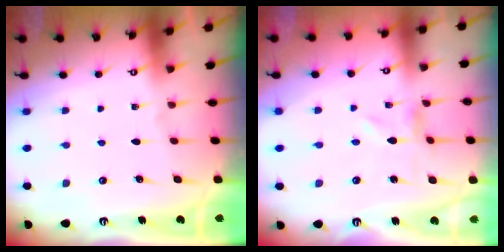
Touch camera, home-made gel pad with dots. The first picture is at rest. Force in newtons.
{"total": 0.0}